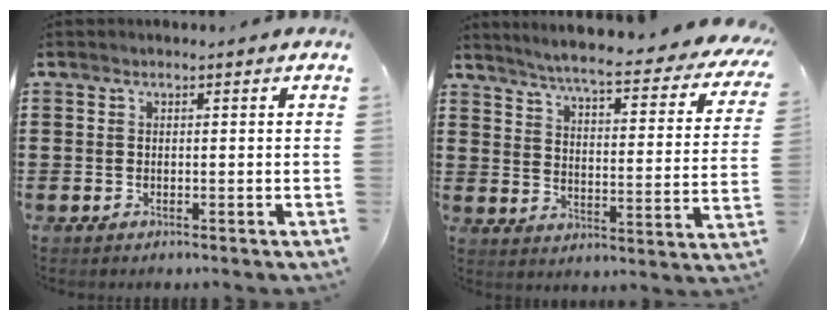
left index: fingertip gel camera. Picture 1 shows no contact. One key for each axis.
{"total": 5.9, "fx": 5.1, "fy": -0.5, "fz": 2.9, "tx": -0.072, "ty": -0.046, "tz": 0.079}